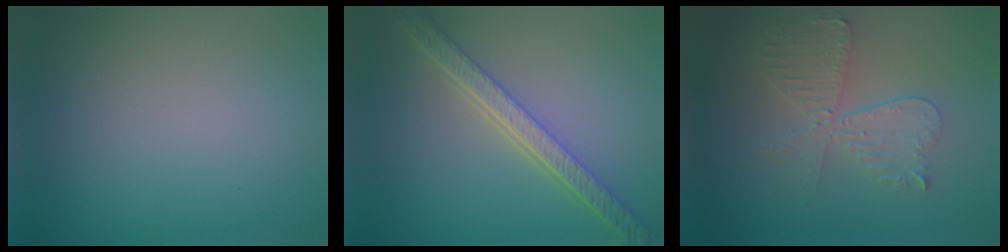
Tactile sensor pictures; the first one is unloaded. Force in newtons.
{"total": 5.7, "press": 4.4, "slide": 3.7}
{"total": 4.6, "press": 3.9, "slide": 2.3}